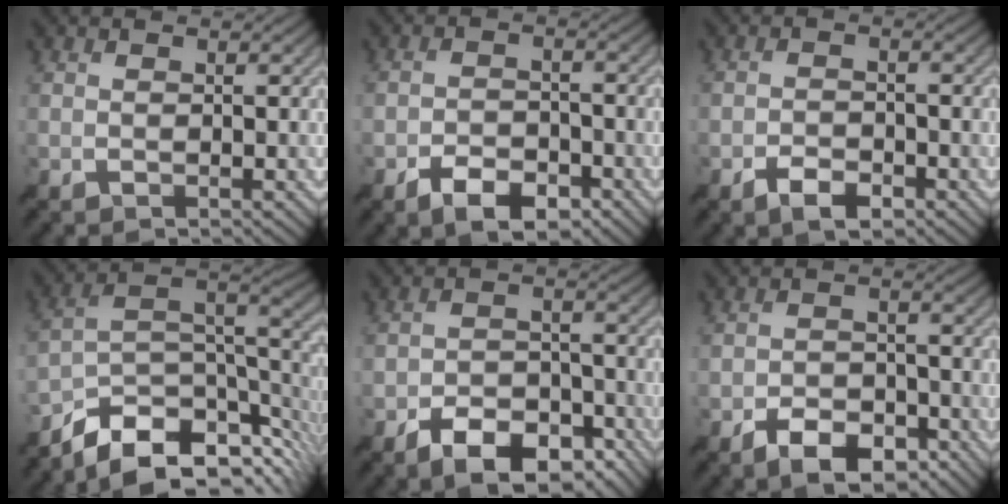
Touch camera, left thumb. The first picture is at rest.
{"total": 5.2, "force": [-3.0, 2.5, 3.3], "torque": [-0.058, 0.006, -0.054]}
{"total": 3.1, "force": [-1.7, 1.5, 2.2], "torque": [-0.041, 0.005, -0.032]}
{"total": 11.8, "force": [-7.6, 5.1, 7.5], "torque": [-0.156, 0.003, -0.120]}
{"total": 8.8, "force": [-5.5, 4.3, 5.3], "torque": [-0.087, 0.000, -0.097]}
{"total": 6.2, "force": [-3.7, 3.1, 3.8], "torque": [-0.063, 0.005, -0.068]}